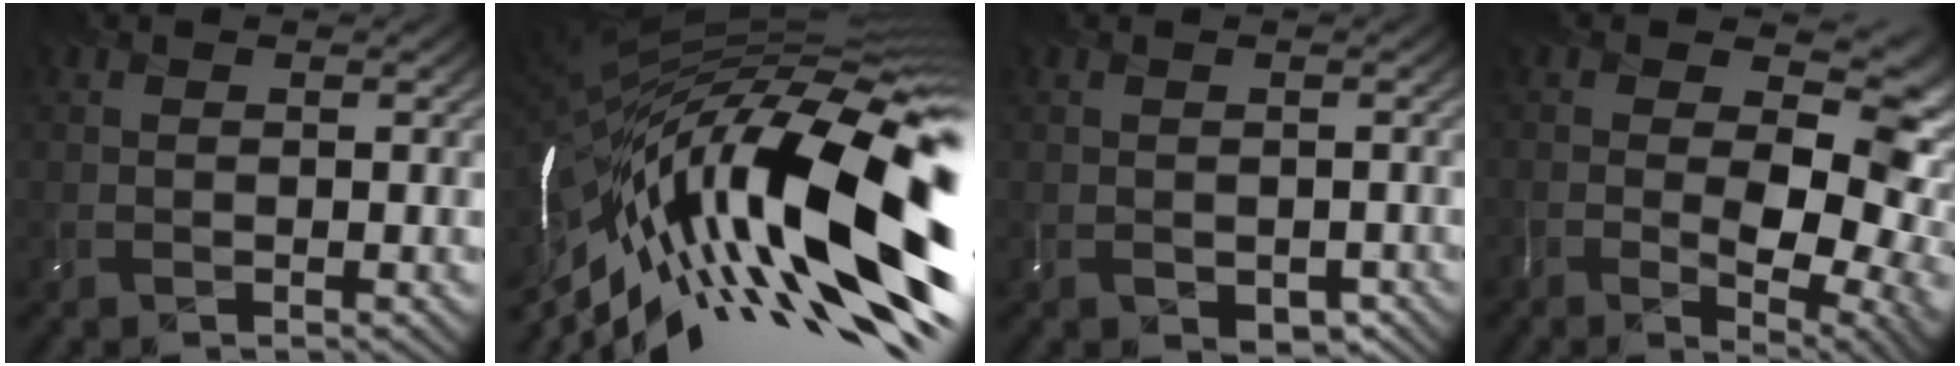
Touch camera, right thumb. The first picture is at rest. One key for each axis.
{"total": 20.2, "fx": -5.3, "fy": 6.4, "fz": 18.4, "tx": -0.322, "ty": -0.008, "tz": -0.117}
{"total": 3.3, "fx": -1.8, "fy": 2.4, "fz": 1.4, "tx": -0.010, "ty": -0.009, "tz": -0.015}
{"total": 11.4, "fx": -2.1, "fy": 6.0, "fz": 9.5, "tx": -0.132, "ty": -0.009, "tz": -0.022}